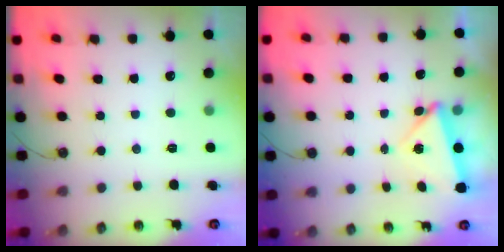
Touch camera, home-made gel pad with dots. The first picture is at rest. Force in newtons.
{"total": 5.6, "press": 5.5, "slide": 0.8}